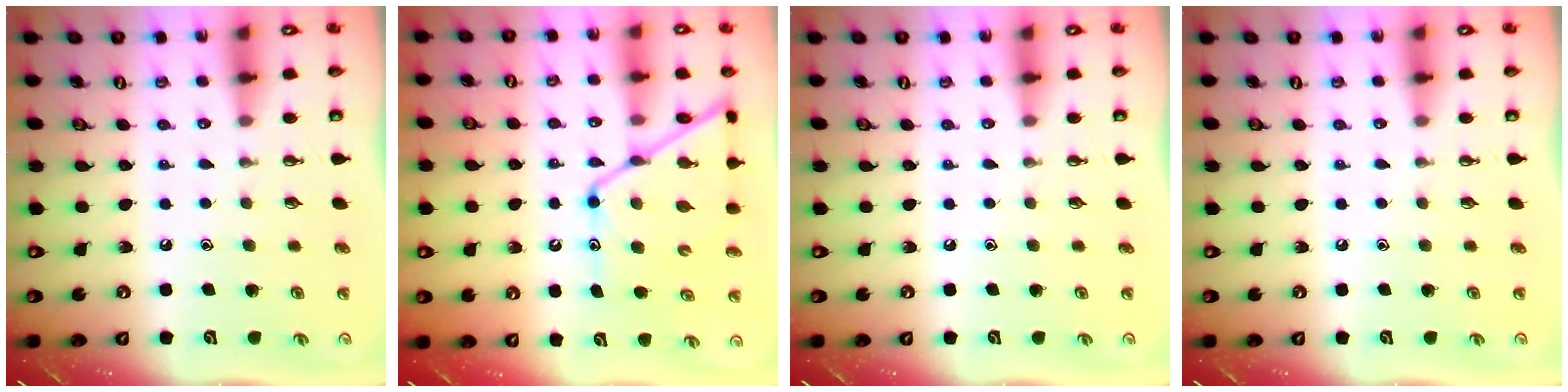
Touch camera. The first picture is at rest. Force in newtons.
{"total": 14.7, "press": 14.7, "slide": 0.7}
{"total": 0.0}
{"total": 0.0}